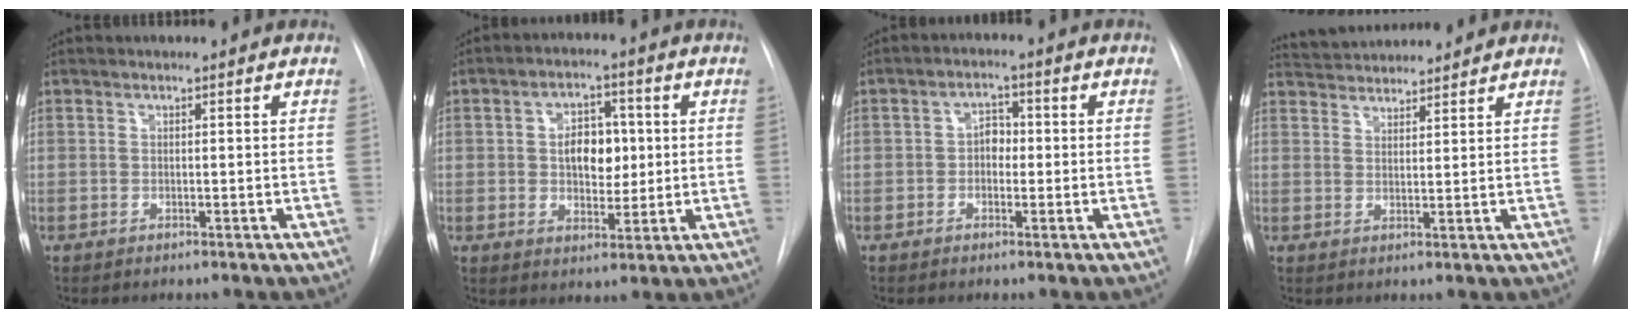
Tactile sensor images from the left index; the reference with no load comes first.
{"total": 6.9, "force": [0.3, 4.3, 5.5], "torque": [-0.084, 0.009, 0.010]}
{"total": 3.1, "force": [-0.9, 2.1, 2.1], "torque": [-0.030, 0.008, -0.017]}
{"total": 7.2, "force": [7.0, 1.1, 1.3], "torque": [-0.027, 0.024, 0.109]}